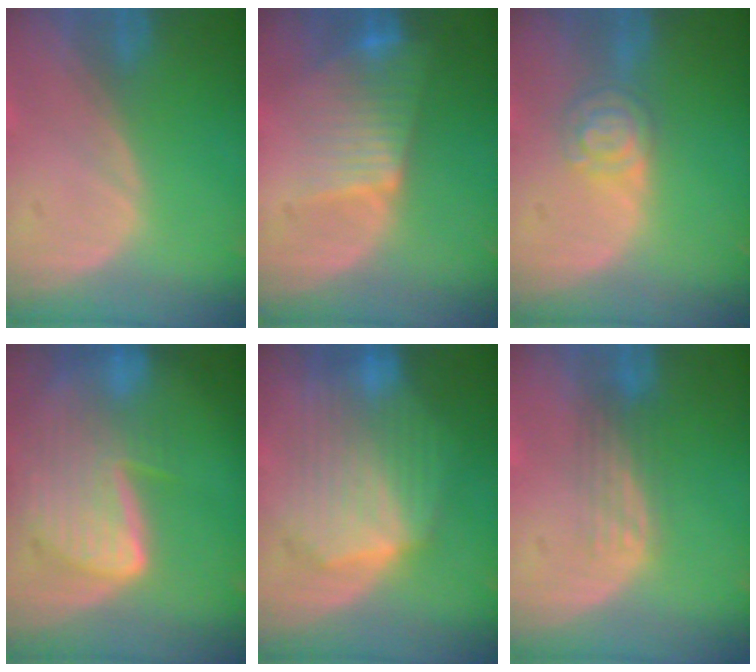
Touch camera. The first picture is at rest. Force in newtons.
{"total": 7.3, "press": 6.4, "slide": 3.4}
{"total": 4.7, "press": 4.1, "slide": 2.3}
{"total": 9.2, "press": 8.0, "slide": 4.5}
{"total": 8.9, "press": 8.9, "slide": 0.4}
{"total": 2.9, "press": 2.7, "slide": 1.2}